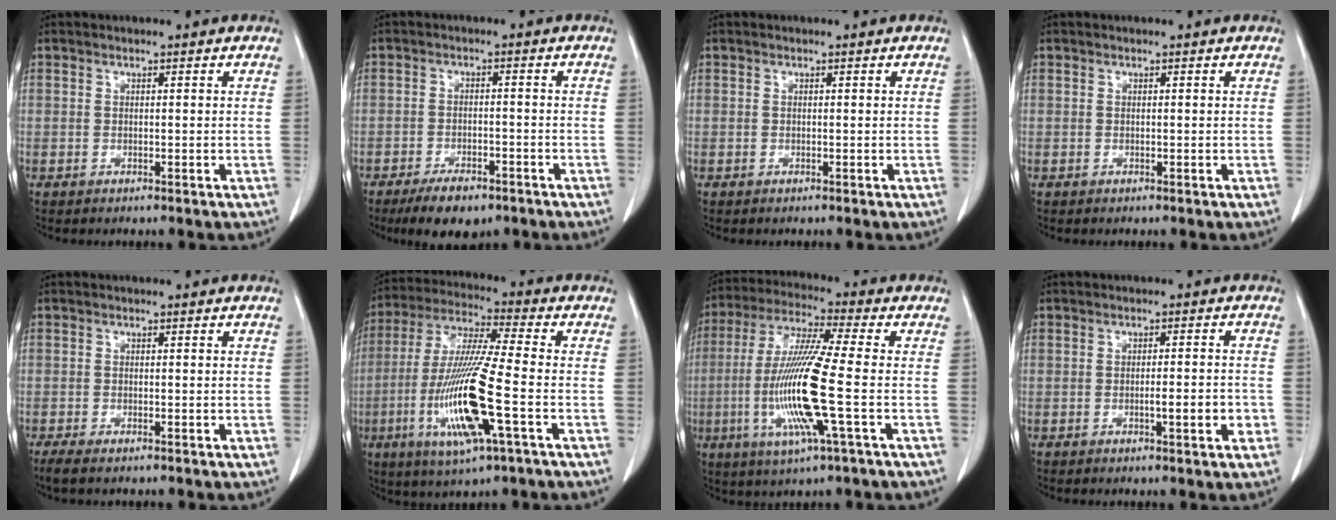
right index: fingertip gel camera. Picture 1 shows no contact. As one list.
[{"total": 6.7, "force": [-4.9, 2.4, 3.9], "torque": [-0.065, -0.006, -0.078]}, {"total": 0.0}, {"total": 0.0}, {"total": 3.0, "force": [-2.4, 0.6, 1.8], "torque": [-0.030, -0.010, -0.034]}, {"total": 16.3, "force": [-4.7, 0.6, 15.6], "torque": [-0.325, -0.020, -0.089]}, {"total": 14.9, "force": [-3.0, -0.2, 14.6], "torque": [-0.304, -0.015, -0.067]}, {"total": 3.8, "force": [-1.2, 0.5, 3.6], "torque": [-0.052, 0.000, -0.015]}]